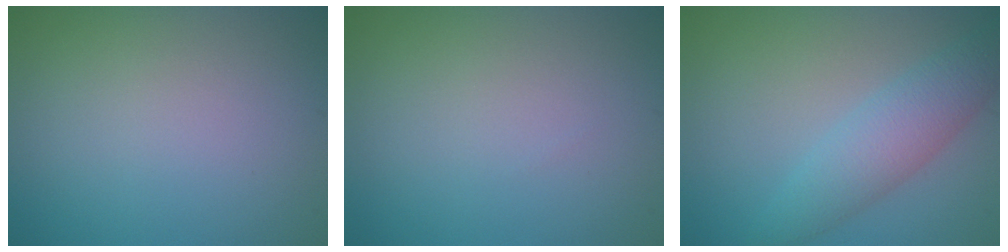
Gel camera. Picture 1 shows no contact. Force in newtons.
{"total": 0.0}
{"total": 4.1, "press": 4.1, "slide": 0.2}